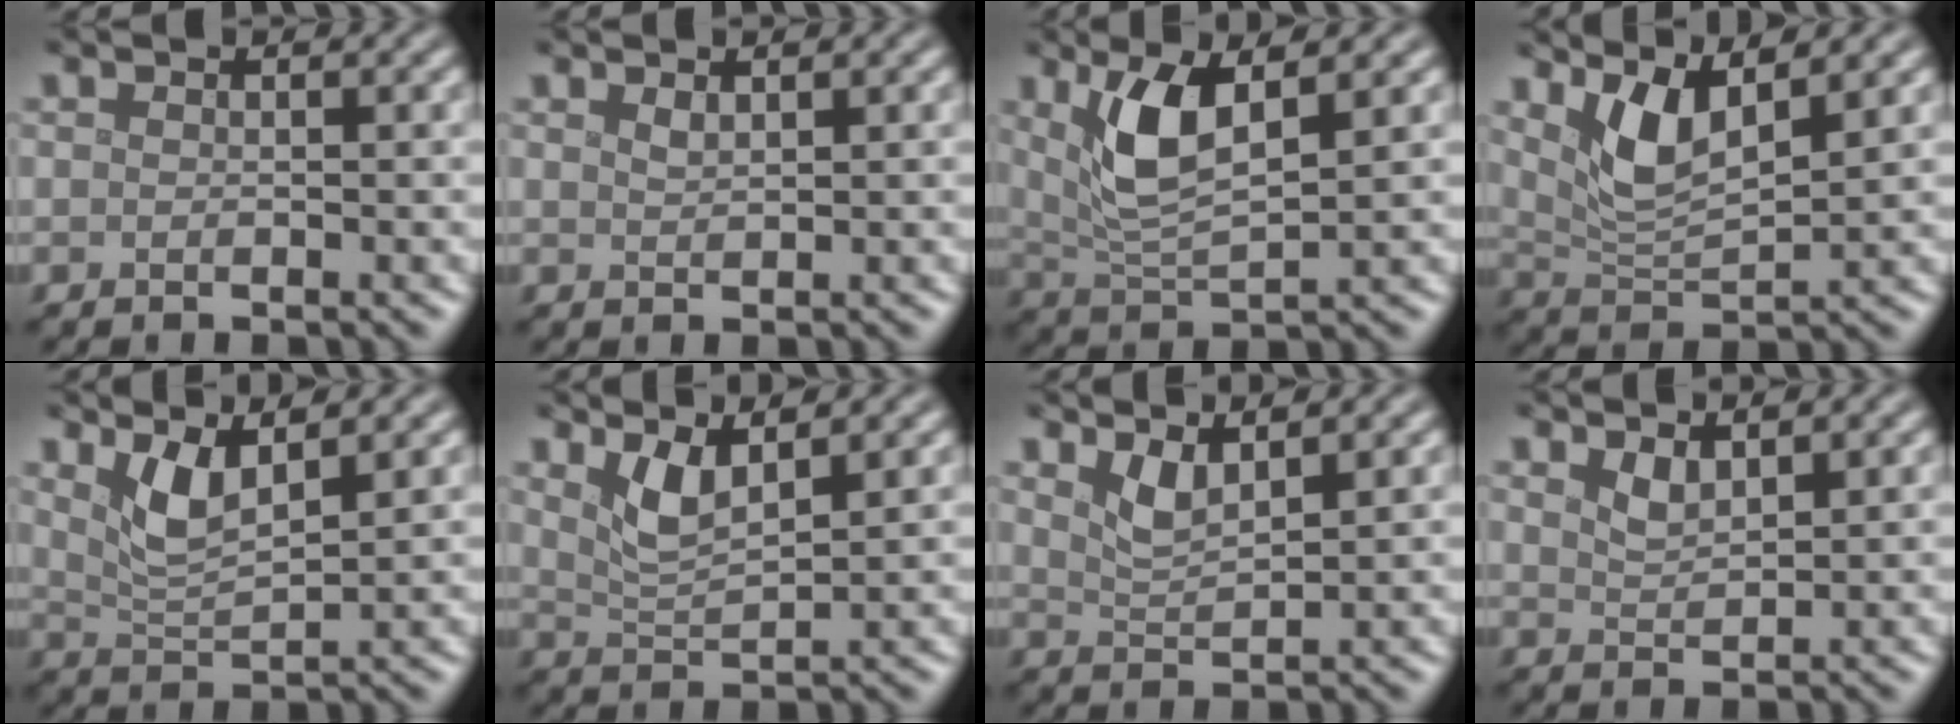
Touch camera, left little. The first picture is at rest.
{"total": 0.8, "force": [0.7, 0.2, 0.4], "torque": [-0.008, -0.001, 0.015]}
{"total": 4.8, "force": [1.9, 1.6, 4.1], "torque": [-0.091, -0.004, 0.040]}
{"total": 4.0, "force": [2.4, 1.1, 3.0], "torque": [-0.069, -0.010, 0.051]}
{"total": 3.1, "force": [1.9, 0.8, 2.4], "torque": [-0.051, -0.011, 0.043]}
{"total": 2.8, "force": [1.8, 0.7, 2.0], "torque": [-0.044, -0.011, 0.040]}
{"total": 2.2, "force": [1.6, 0.6, 1.4], "torque": [-0.031, -0.010, 0.036]}
{"total": 1.5, "force": [1.2, 0.5, 0.8], "torque": [-0.020, -0.005, 0.028]}